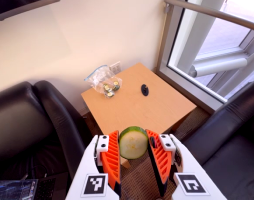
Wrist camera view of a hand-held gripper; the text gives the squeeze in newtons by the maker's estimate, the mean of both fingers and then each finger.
{"total": 11.7, "left": 12.3, "right": 11.0}